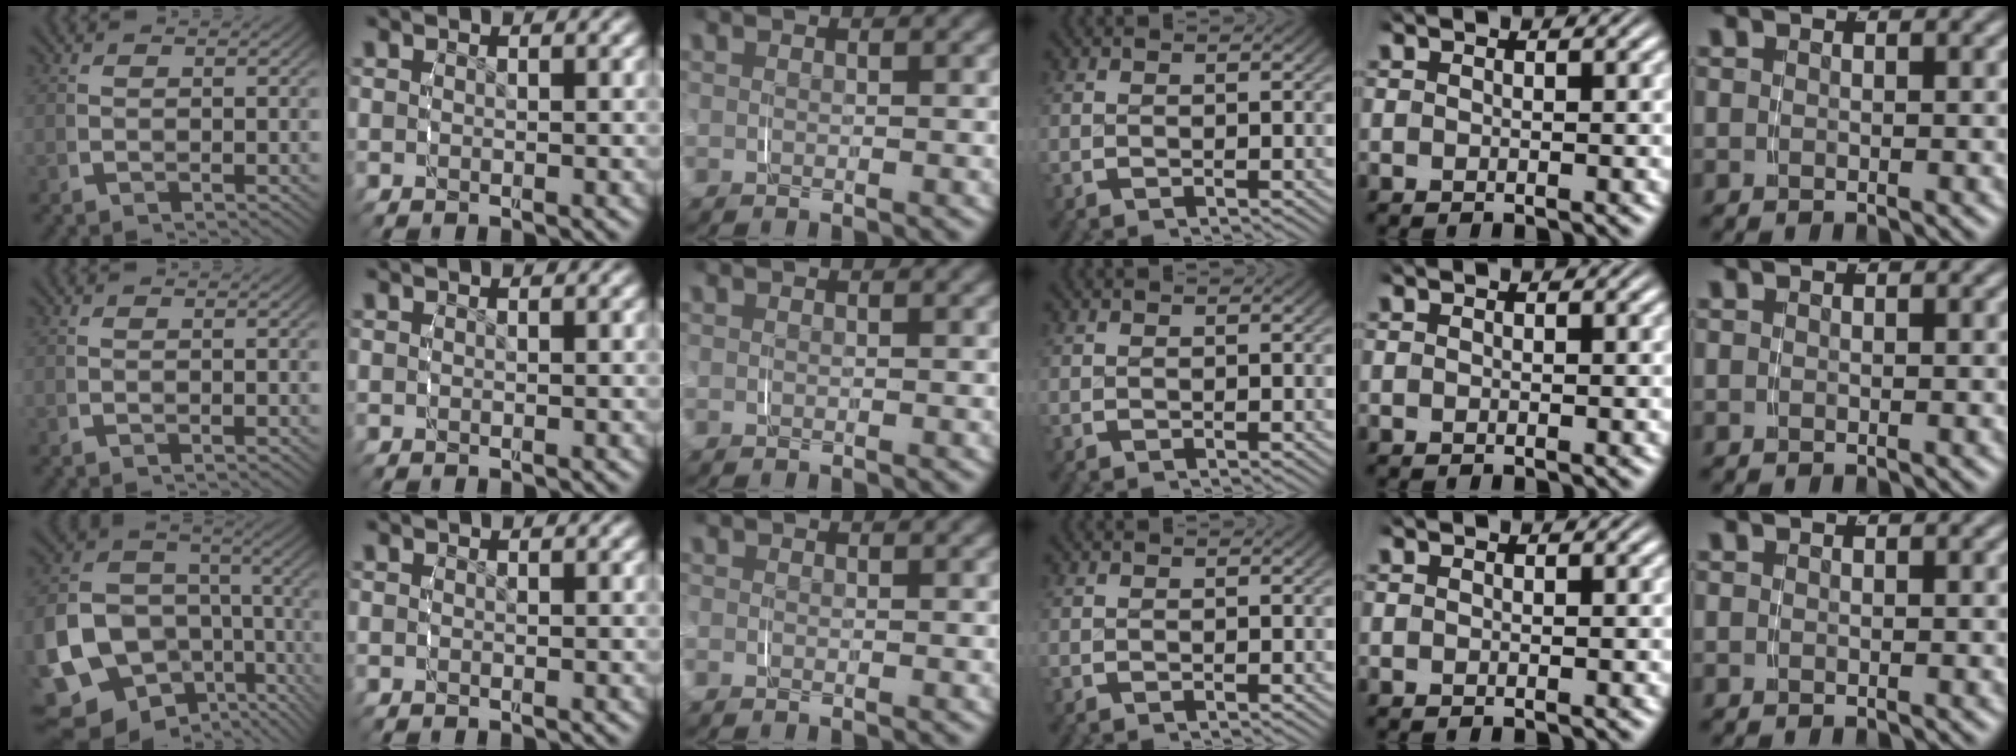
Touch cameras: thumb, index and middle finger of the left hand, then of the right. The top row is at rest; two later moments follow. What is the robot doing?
{"motion": "grasp_and_lifting", "object": "napkin"}